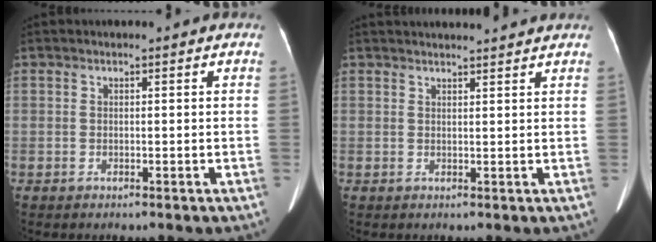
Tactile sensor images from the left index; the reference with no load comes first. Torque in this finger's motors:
{"motor_torque": [-0.11, -0.55, -0.04, 0.01]}